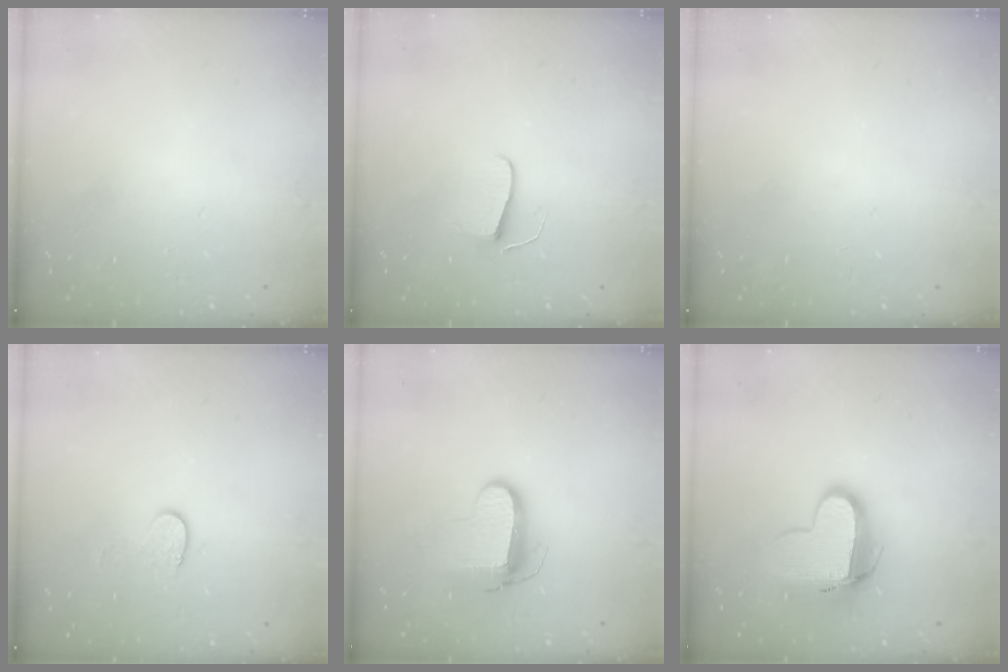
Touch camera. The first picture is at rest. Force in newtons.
{"total": 5.9, "press": 5.8, "slide": 0.6}
{"total": 0.0}
{"total": 6.2, "press": 6.2, "slide": 0.6}
{"total": 8.9, "press": 8.9, "slide": 0.9}
{"total": 12.0, "press": 11.9, "slide": 1.2}